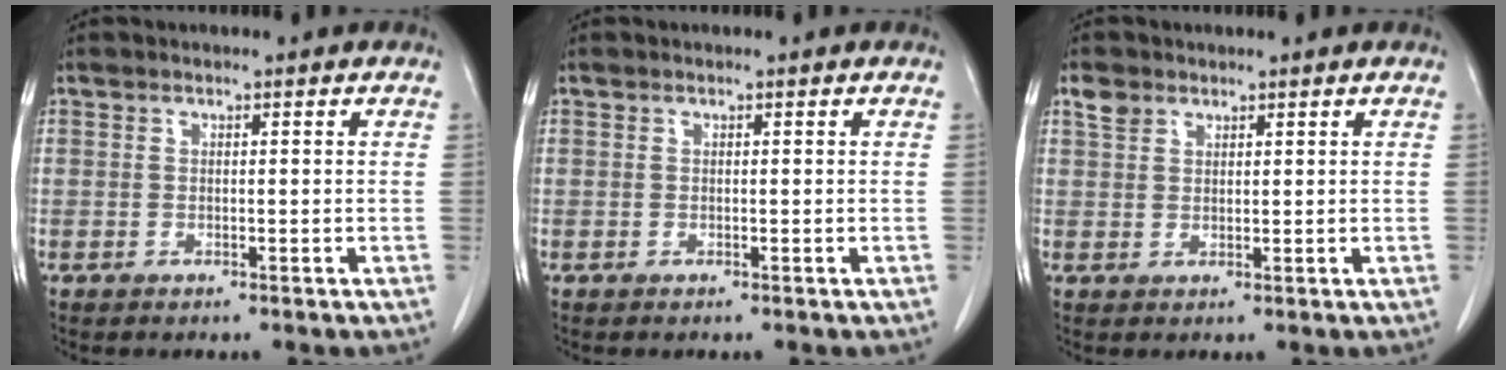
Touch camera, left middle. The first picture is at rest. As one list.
[{"total": 0.0}, {"total": 2.4, "force": [1.7, 1.5, 0.7], "torque": [-0.017, 0.010, 0.034]}]